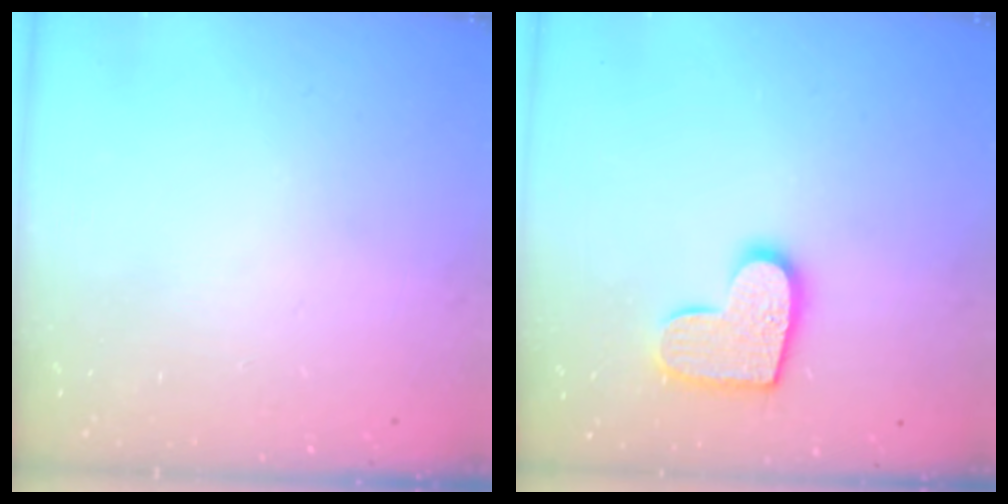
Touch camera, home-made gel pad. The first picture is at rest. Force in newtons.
{"total": 12.1, "press": 12.0, "slide": 0.6}